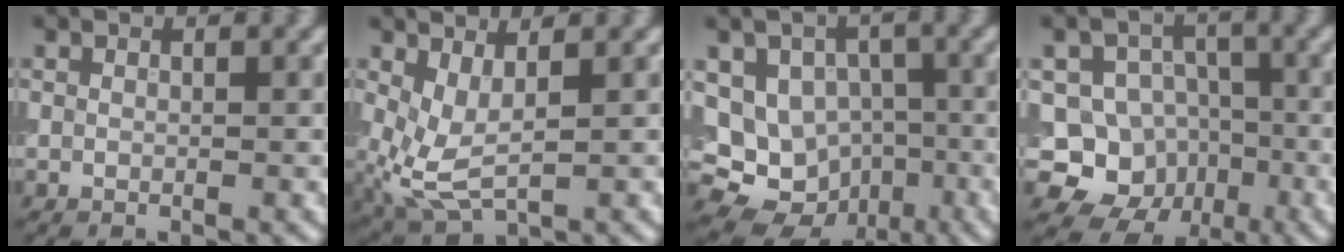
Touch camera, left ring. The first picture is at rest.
{"total": 4.2, "force": [0.5, 1.9, 3.7], "torque": [-0.098, -0.015, 0.014]}
{"total": 10.2, "force": [-2.6, 8.8, 4.4], "torque": [-0.056, -0.006, -0.049]}
{"total": 8.3, "force": [-2.8, 7.4, 2.4], "torque": [-0.014, 0.008, -0.068]}